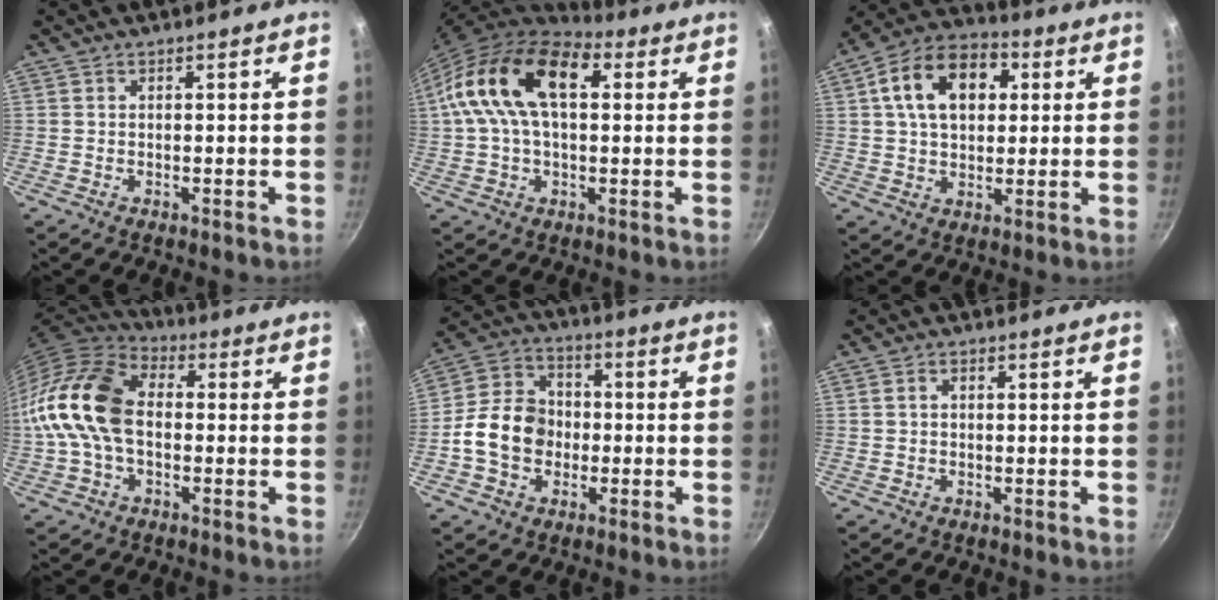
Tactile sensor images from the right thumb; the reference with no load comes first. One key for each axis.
{"total": 18.6, "fx": 4.3, "fy": 10.7, "fz": 14.6, "tx": -0.247, "ty": 0.026, "tz": 0.055}
{"total": 15.1, "fx": 3.9, "fy": 10.2, "fz": 10.4, "tx": -0.149, "ty": 0.017, "tz": 0.051}
{"total": 16.0, "fx": -0.5, "fy": 10.8, "fz": 11.7, "tx": -0.214, "ty": 0.036, "tz": -0.025}
{"total": 11.9, "fx": -1.9, "fy": 9.7, "fz": 6.7, "tx": -0.091, "ty": 0.027, "tz": -0.048}
{"total": 1.1, "fx": 0.0, "fy": 0.7, "fz": 0.7, "tx": -0.014, "ty": 0.007, "tz": 0.002}